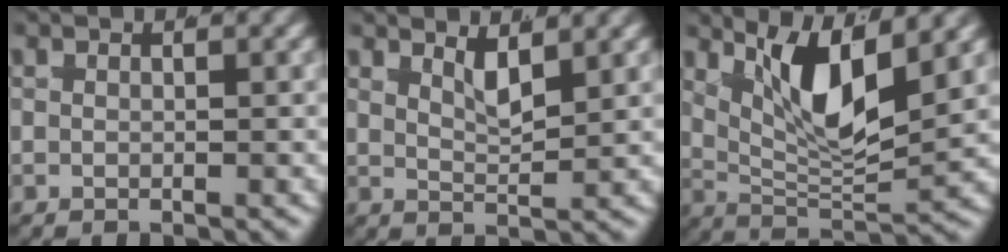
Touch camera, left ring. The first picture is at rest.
{"total": 3.2, "force": [2.1, 1.3, 2.0], "torque": [-0.035, -0.009, 0.029]}
{"total": 7.2, "force": [2.8, 2.9, 5.9], "torque": [-0.108, -0.004, 0.043]}